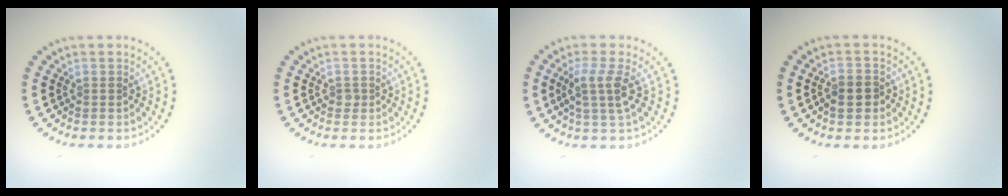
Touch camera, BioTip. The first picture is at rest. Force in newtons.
{"total": 0.6, "press": 0.5, "slide": 0.4}
{"total": 2.7, "press": 2.1, "slide": 1.7}
{"total": 2.6, "press": 2.4, "slide": 0.7}